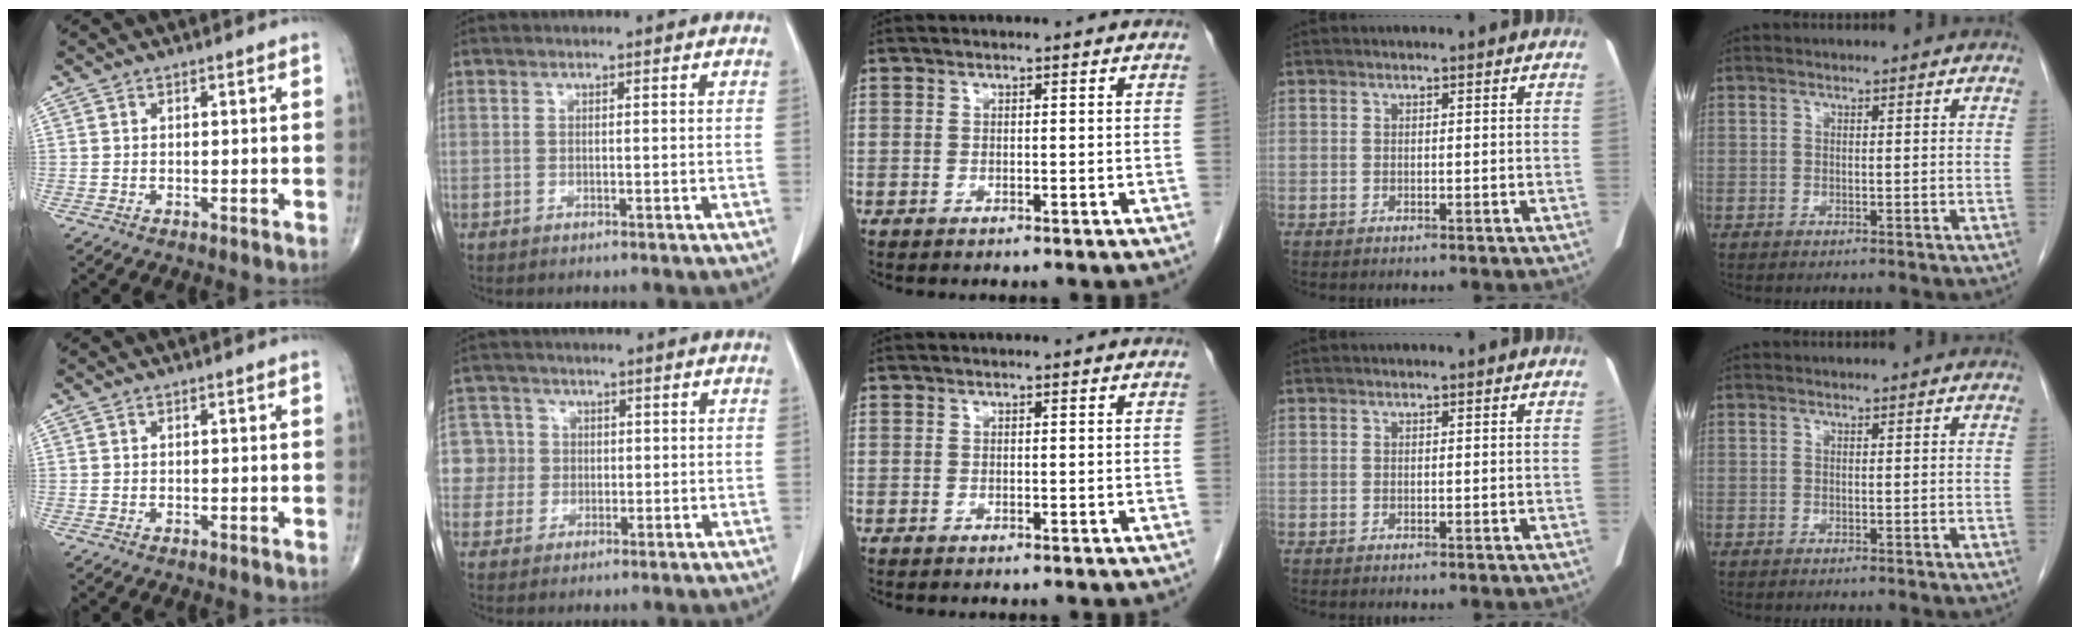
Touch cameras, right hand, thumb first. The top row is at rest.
{"index": {"total": 6.7, "force": [0.2, 6.7, 0.3], "torque": [-0.008, 0.030, 0.011]}}